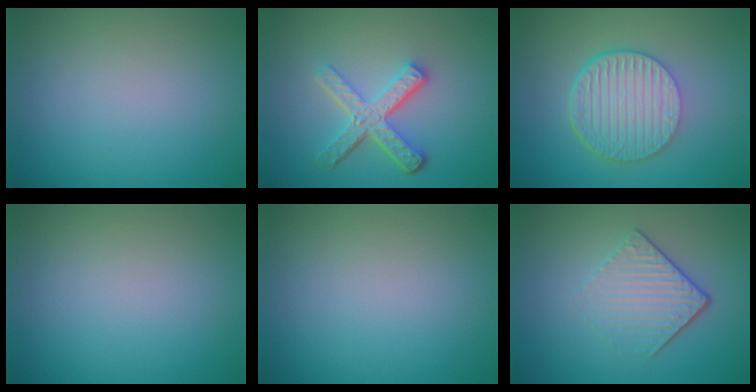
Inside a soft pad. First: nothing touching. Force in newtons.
{"total": 4.9, "press": 3.6, "slide": 3.3}
{"total": 6.7, "press": 4.6, "slide": 4.9}
{"total": 0.0}
{"total": 0.0}
{"total": 4.3, "press": 2.8, "slide": 3.3}